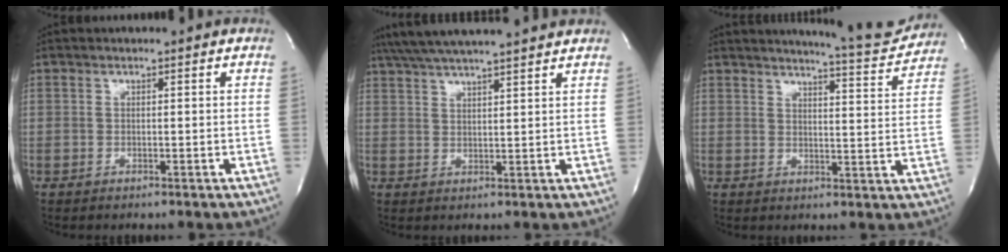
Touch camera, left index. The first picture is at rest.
{"total": 15.1, "force": [13.4, 0.5, 7.0], "torque": [-0.130, 0.038, 0.198]}
{"total": 10.7, "force": [10.4, 0.2, 2.6], "torque": [-0.036, -0.029, 0.122]}